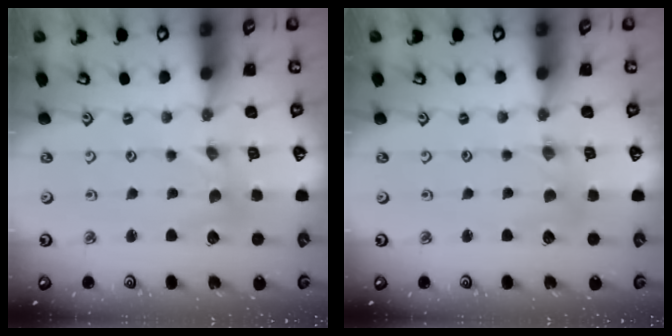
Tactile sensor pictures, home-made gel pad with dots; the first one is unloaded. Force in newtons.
{"total": 1.5, "press": 1.5, "slide": 0.1}